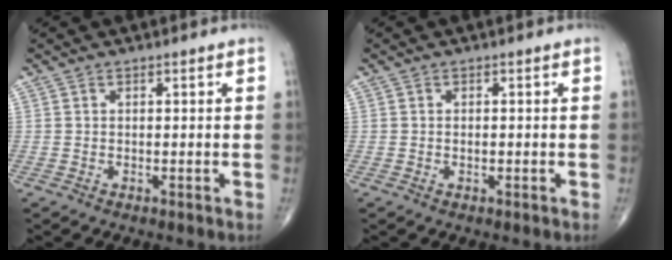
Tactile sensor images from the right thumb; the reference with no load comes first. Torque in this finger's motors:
{"motor_torque": [2.50, 2.51, 0.24, 0.16, 0.03]}